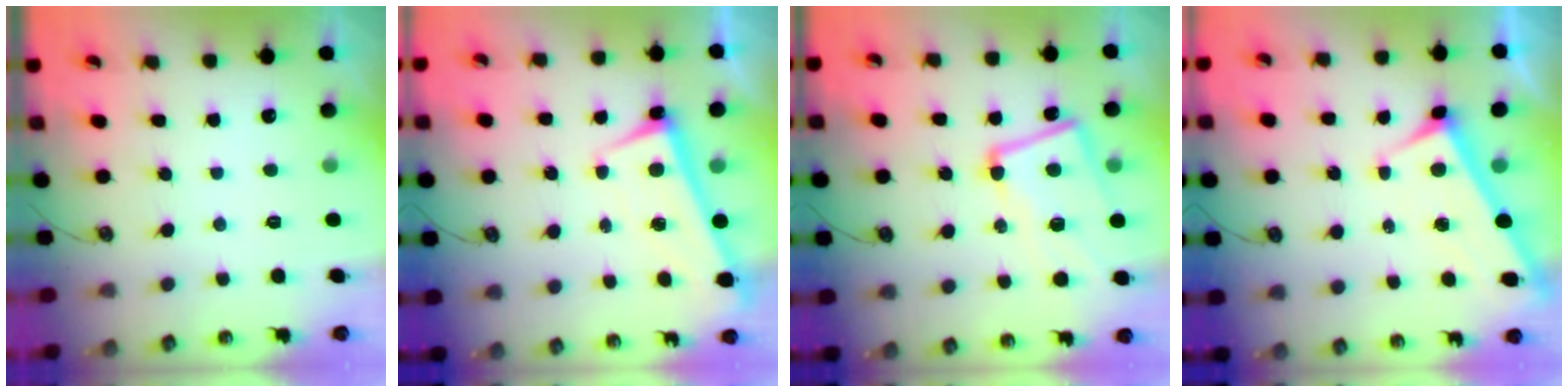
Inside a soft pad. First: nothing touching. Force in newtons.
{"total": 0.8, "press": 0.6, "slide": 0.5}
{"total": 6.8, "press": 6.5, "slide": 1.9}
{"total": 3.9, "press": 3.9, "slide": 0.2}